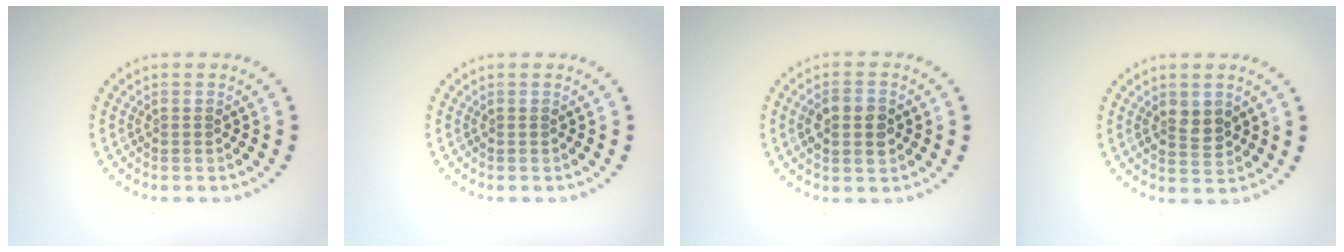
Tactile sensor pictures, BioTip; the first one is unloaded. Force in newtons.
{"total": 0.0}
{"total": 3.4, "press": 3.4, "slide": 0.2}
{"total": 2.4, "press": 2.3, "slide": 0.4}